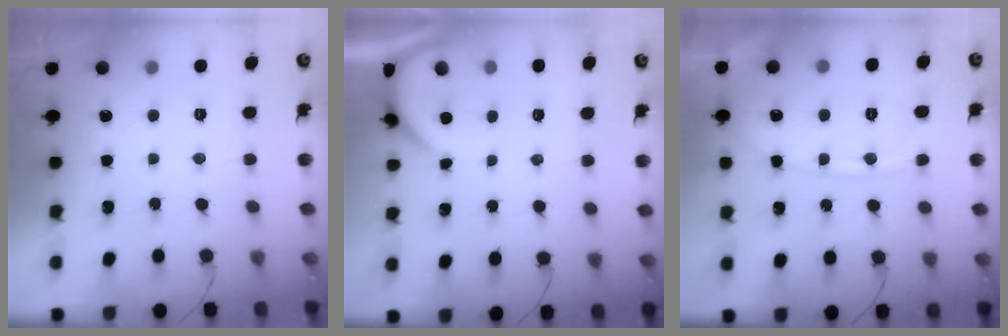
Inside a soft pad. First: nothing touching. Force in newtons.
{"total": 2.9, "press": 2.8, "slide": 0.3}
{"total": 11.1, "press": 11.0, "slide": 1.6}